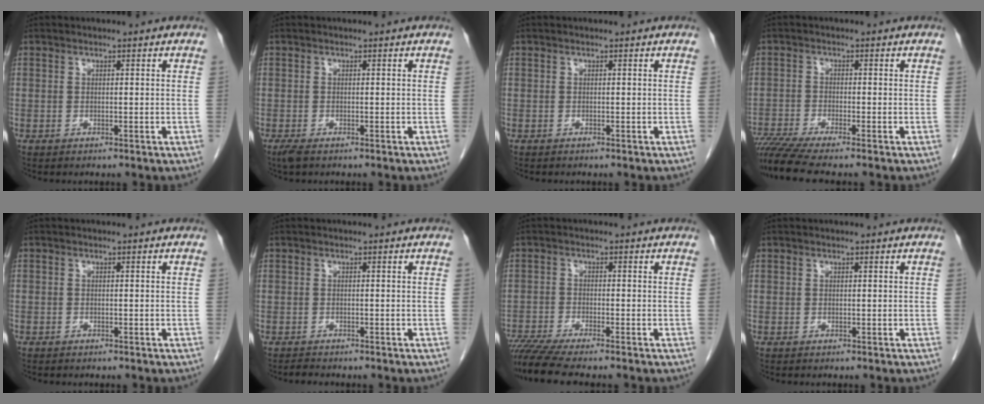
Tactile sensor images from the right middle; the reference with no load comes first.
{"total": 1.6, "force": [-1.1, 0.4, 1.1], "torque": [-0.026, -0.006, -0.020]}
{"total": 0.0}
{"total": 7.7, "force": [-6.5, -0.7, 4.0], "torque": [-0.070, -0.020, -0.112]}
{"total": 0.5, "force": [-0.4, 0.3, 0.1], "torque": [-0.008, 0.002, -0.009]}
{"total": 1.1, "force": [-1.1, 0.1, 0.2], "torque": [-0.015, -0.007, -0.017]}
{"total": 8.3, "force": [-7.1, -0.2, 4.3], "torque": [-0.071, -0.020, -0.120]}
{"total": 0.0}